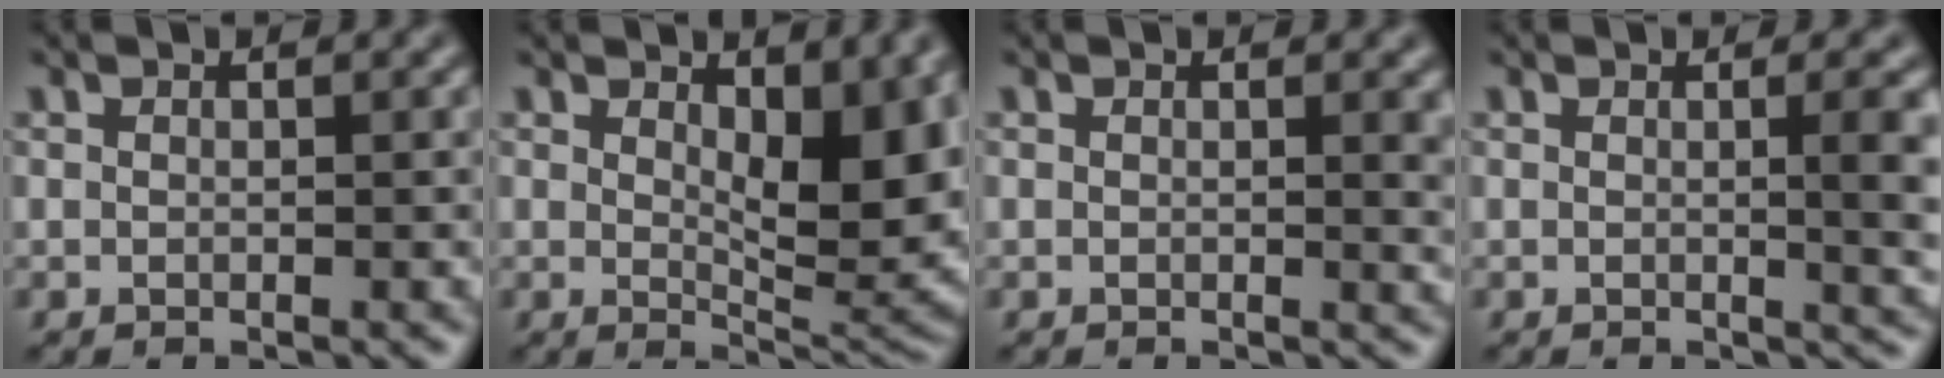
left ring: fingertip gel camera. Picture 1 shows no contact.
{"total": 8.2, "force": [1.8, 3.6, 7.1], "torque": [-0.102, -0.008, 0.034]}
{"total": 1.9, "force": [0.6, 0.6, 1.7], "torque": [-0.013, -0.001, 0.006]}
{"total": 4.2, "force": [0.2, 1.4, 3.9], "torque": [-0.037, 0.000, 0.001]}